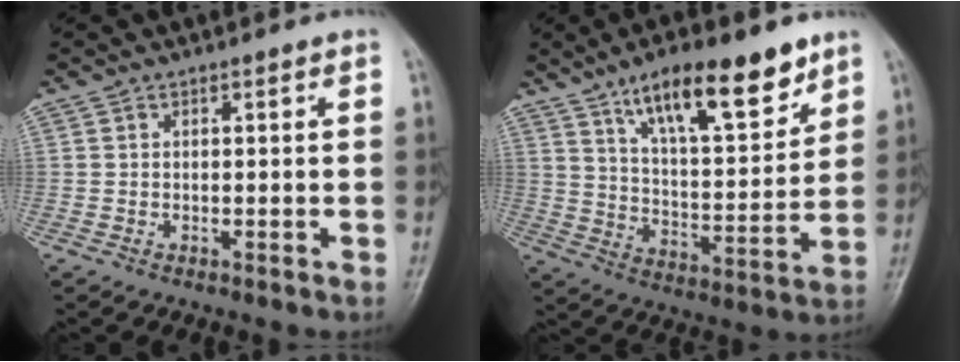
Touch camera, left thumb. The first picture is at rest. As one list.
[{"total": 17.4, "force": [11.1, 5.6, 12.2], "torque": [-0.165, -0.053, 0.190]}]